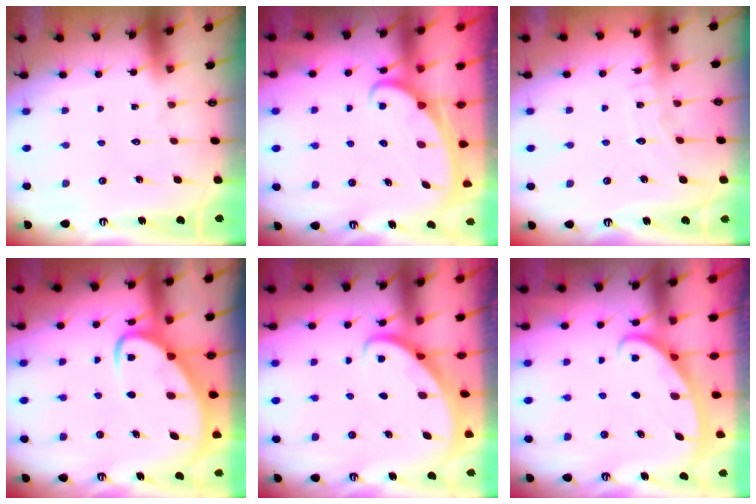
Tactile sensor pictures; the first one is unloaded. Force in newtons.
{"total": 2.2, "press": 2.2, "slide": 0.3}
{"total": 6.0, "press": 6.0, "slide": 0.5}
{"total": 6.3, "press": 6.2, "slide": 0.8}
{"total": 2.5, "press": 2.5, "slide": 0.2}
{"total": 2.9, "press": 2.9, "slide": 0.3}